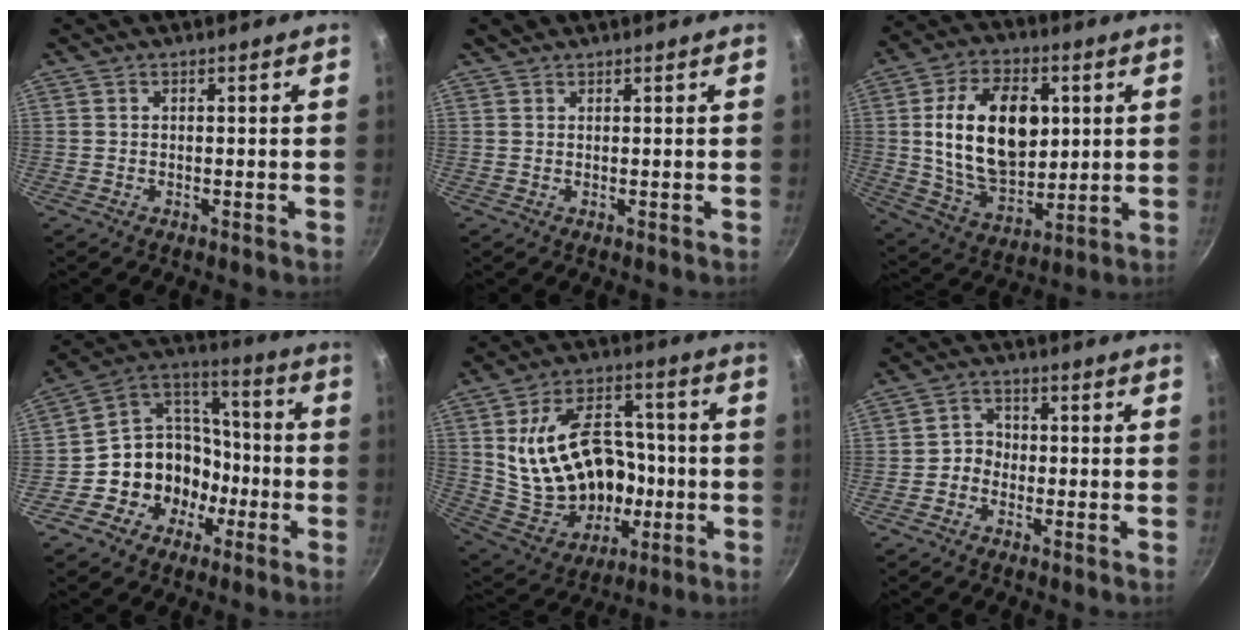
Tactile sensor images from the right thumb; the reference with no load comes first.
{"total": 1.0, "force": [0.9, 0.6, 0.1], "torque": [0.002, -0.001, 0.014]}
{"total": 20.5, "force": [3.2, 12.9, 15.6], "torque": [-0.245, -0.008, 0.063]}
{"total": 14.5, "force": [-5.0, 12.2, 6.1], "torque": [-0.051, 0.067, -0.088]}
{"total": 22.5, "force": [-0.2, 15.9, 15.9], "torque": [-0.236, 0.028, 0.023]}
{"total": 3.2, "force": [-1.1, 2.8, 1.2], "torque": [0.005, 0.018, -0.028]}